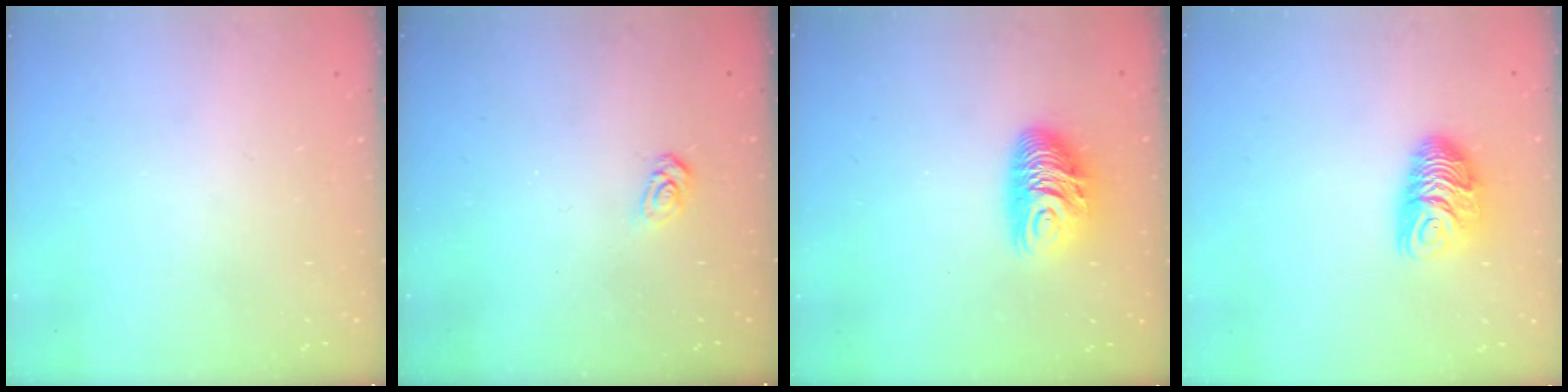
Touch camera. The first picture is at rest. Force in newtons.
{"total": 4.1, "press": 4.1, "slide": 0.4}
{"total": 9.8, "press": 9.7, "slide": 0.7}
{"total": 9.3, "press": 9.3, "slide": 0.7}